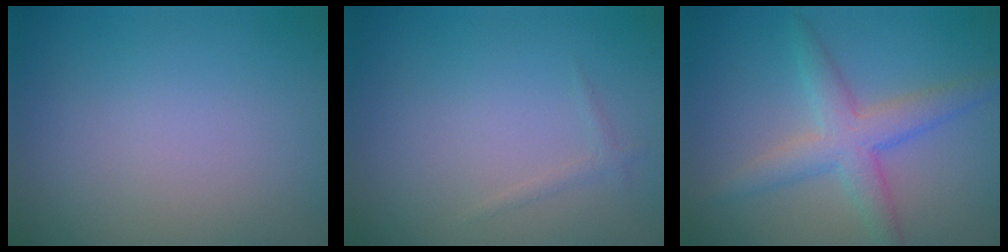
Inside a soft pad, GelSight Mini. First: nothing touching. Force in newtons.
{"total": 0.7, "press": 0.7, "slide": 0.0}
{"total": 4.1, "press": 4.1, "slide": 0.1}